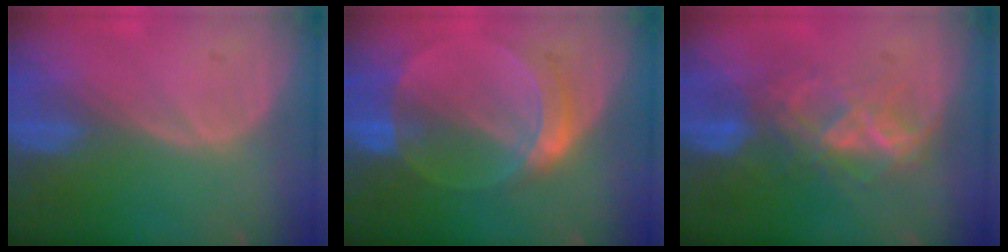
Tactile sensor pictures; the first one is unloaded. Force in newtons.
{"total": 6.1, "press": 5.6, "slide": 2.4}
{"total": 6.5, "press": 6.4, "slide": 1.1}